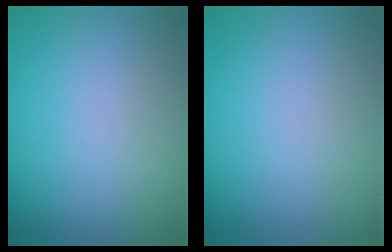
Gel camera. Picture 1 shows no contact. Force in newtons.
{"total": 0.0}